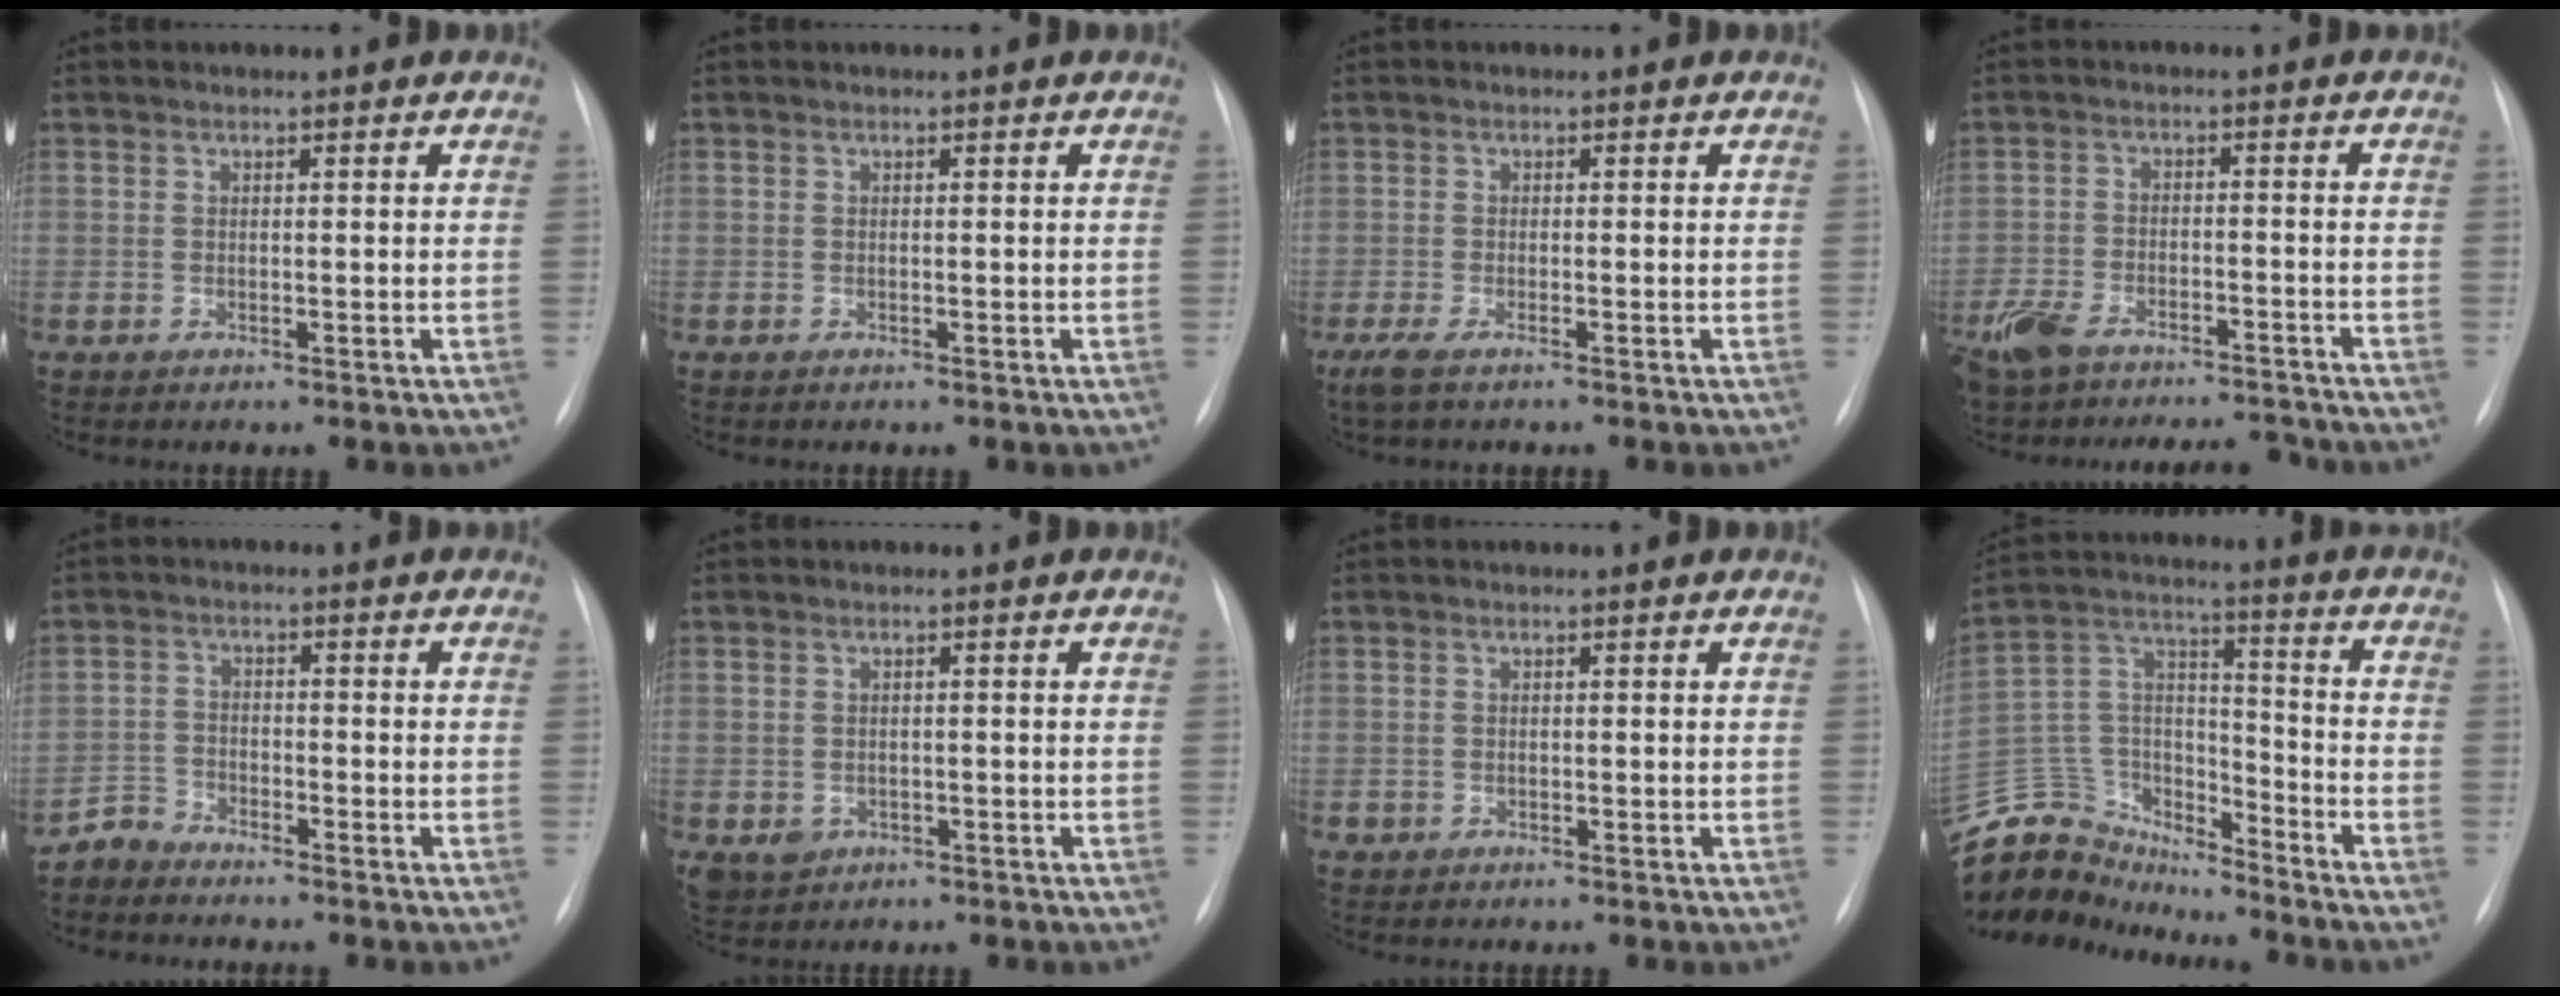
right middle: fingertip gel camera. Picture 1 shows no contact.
{"total": 0.0}
{"total": 3.1, "force": [-2.1, 0.6, 2.2], "torque": [-0.047, -0.010, -0.039]}
{"total": 12.0, "force": [-10.4, 3.8, 4.6], "torque": [-0.091, 0.014, -0.165]}
{"total": 2.9, "force": [-2.8, 0.7, -0.7], "torque": [0.019, -0.007, -0.058]}
{"total": 3.7, "force": [-1.4, 3.3, 1.0], "torque": [-0.020, 0.000, -0.012]}
{"total": 0.6, "force": [-0.3, 0.6, 0.1], "torque": [-0.001, 0.004, -0.005]}
{"total": 16.3, "force": [-15.4, 5.0, 1.7], "torque": [-0.044, 0.073, -0.273]}